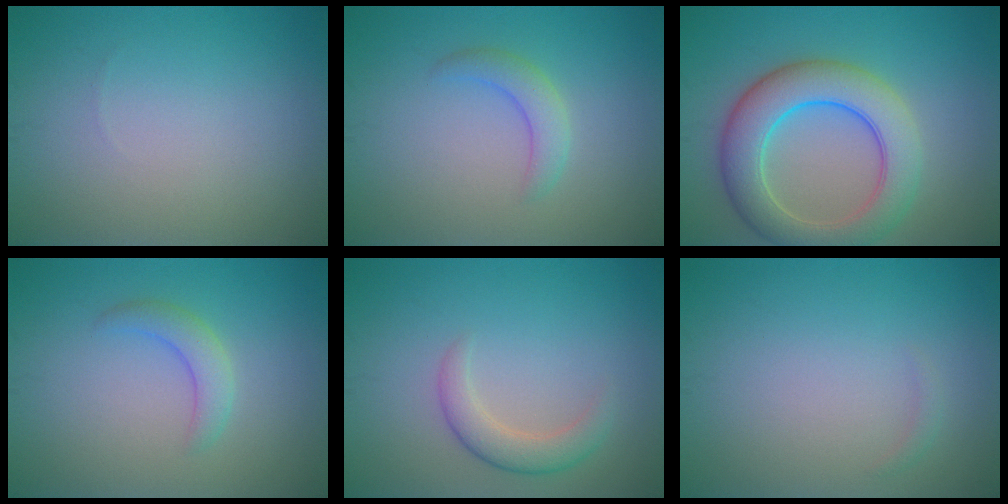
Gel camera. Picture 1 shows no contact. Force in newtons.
{"total": 2.3, "press": 2.3, "slide": 0.2}
{"total": 7.6, "press": 7.6, "slide": 0.5}
{"total": 2.3, "press": 2.3, "slide": 0.2}
{"total": 2.7, "press": 2.7, "slide": 0.2}
{"total": 0.5, "press": 0.5, "slide": 0.0}